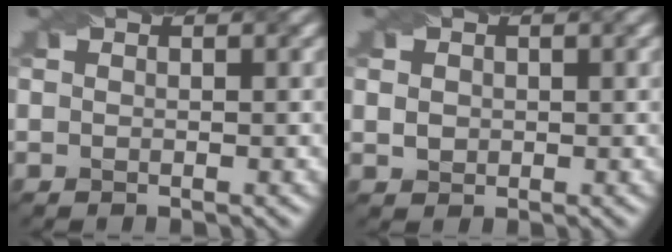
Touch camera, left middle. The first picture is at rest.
{"total": 1.4, "force": [0.3, 1.2, 0.7], "torque": [-0.013, -0.001, 0.007]}